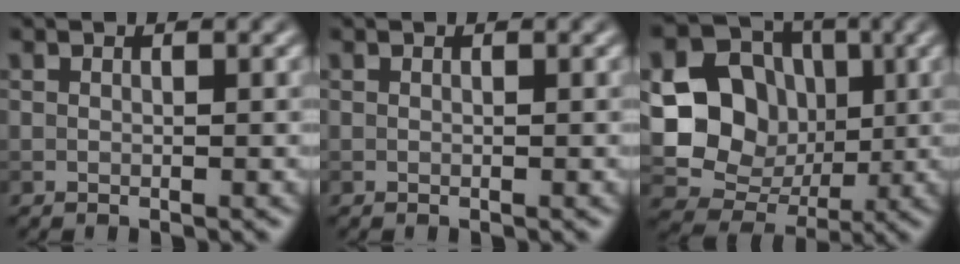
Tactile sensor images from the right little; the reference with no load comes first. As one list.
[{"total": 0.0}, {"total": 11.4, "force": [0.4, 10.0, 5.6], "torque": [-0.108, -0.012, -0.006]}]